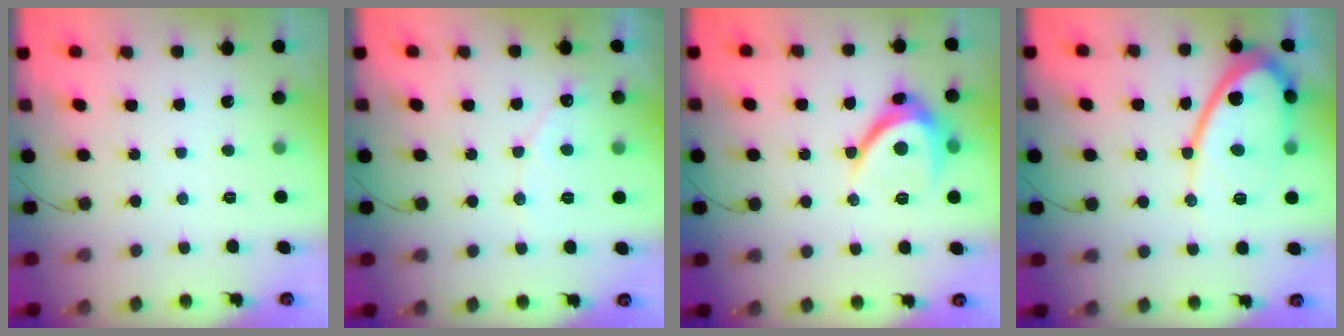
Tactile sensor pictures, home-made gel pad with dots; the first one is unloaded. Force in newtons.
{"total": 5.0, "press": 5.0, "slide": 0.3}
{"total": 9.6, "press": 9.6, "slide": 0.9}
{"total": 13.8, "press": 13.7, "slide": 1.1}